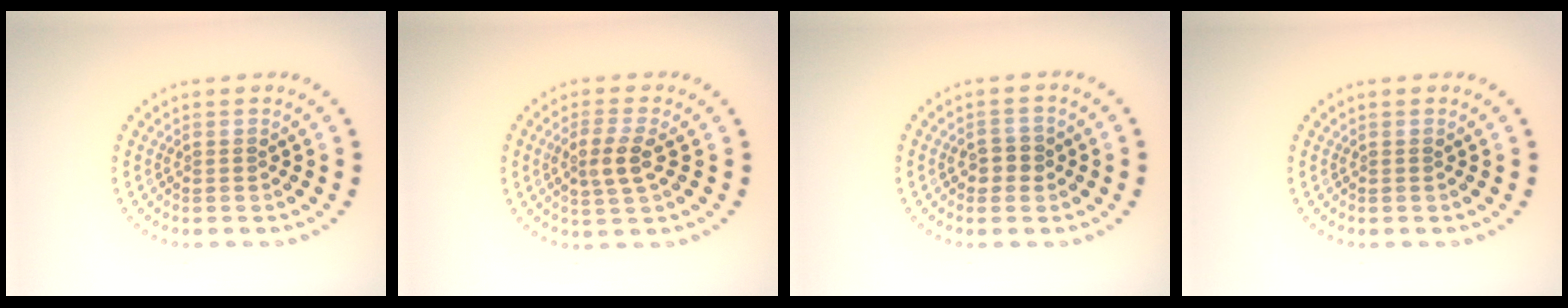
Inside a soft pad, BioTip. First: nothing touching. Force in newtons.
{"total": 3.0, "press": 2.8, "slide": 0.9}
{"total": 1.9, "press": 1.8, "slide": 0.3}
{"total": 0.0}